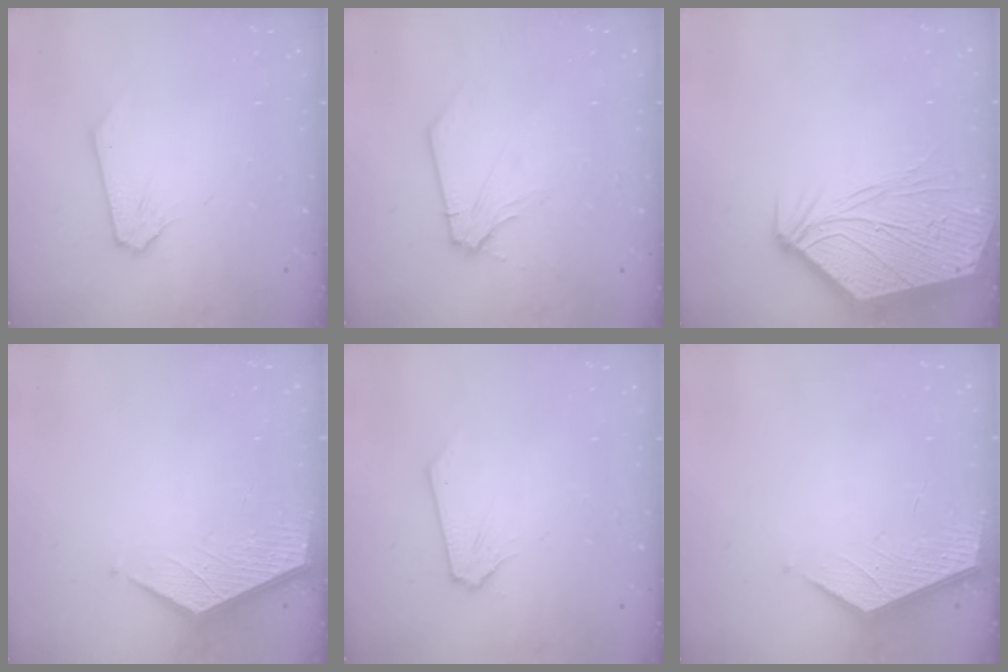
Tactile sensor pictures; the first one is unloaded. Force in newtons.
{"total": 2.9, "press": 2.8, "slide": 0.5}
{"total": 11.2, "press": 11.1, "slide": 1.6}
{"total": 3.8, "press": 3.8, "slide": 0.2}
{"total": 0.0}
{"total": 2.6, "press": 2.6, "slide": 0.2}